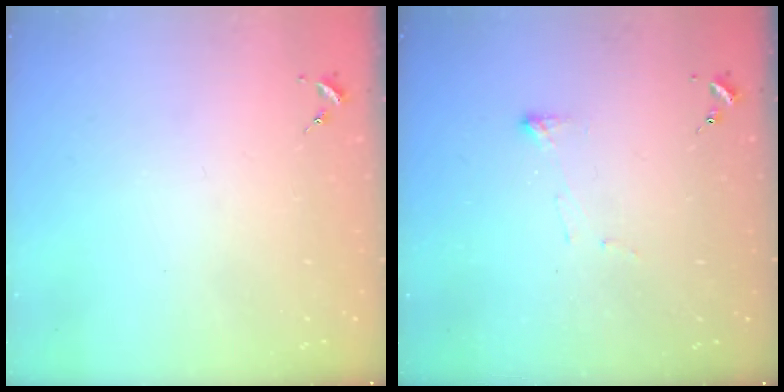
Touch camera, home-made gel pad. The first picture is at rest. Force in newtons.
{"total": 4.1, "press": 4.0, "slide": 0.5}